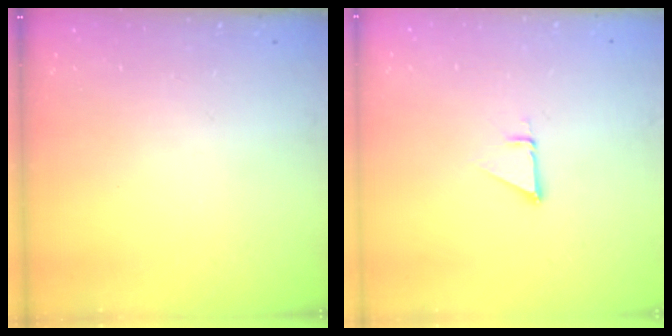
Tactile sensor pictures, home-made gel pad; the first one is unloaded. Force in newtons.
{"total": 2.3, "press": 2.3, "slide": 0.1}